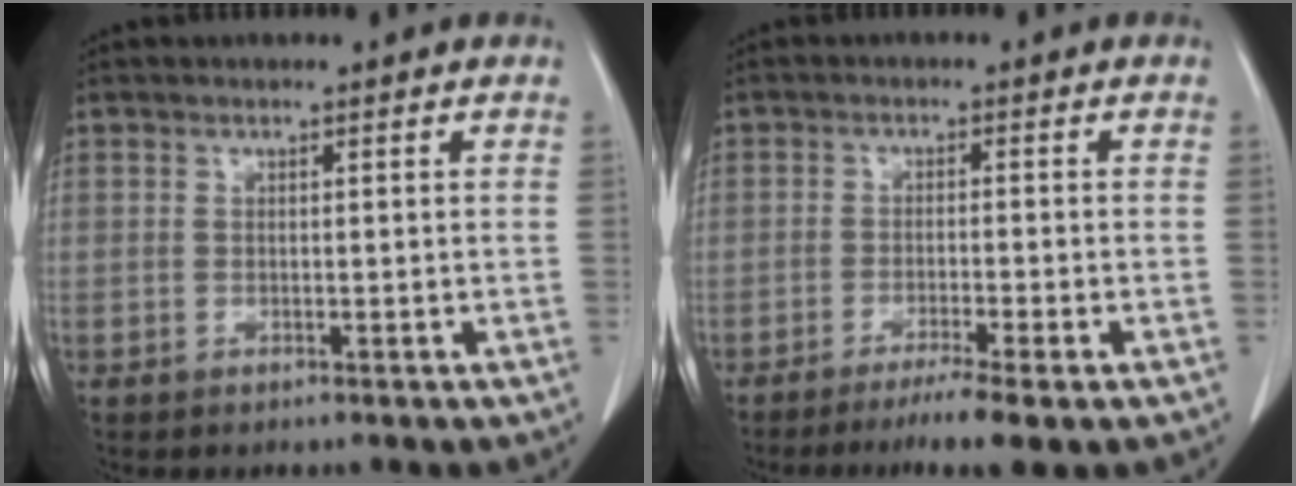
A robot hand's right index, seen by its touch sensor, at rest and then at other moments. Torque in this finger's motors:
{"motor_torque": [0.47, -0.55, 0.07, 0.05]}